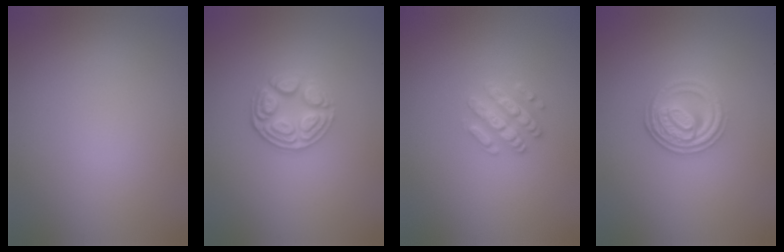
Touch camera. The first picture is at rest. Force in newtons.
{"total": 3.6, "press": 3.1, "slide": 1.9}
{"total": 2.6, "press": 2.6, "slide": 0.3}
{"total": 3.6, "press": 3.0, "slide": 1.9}